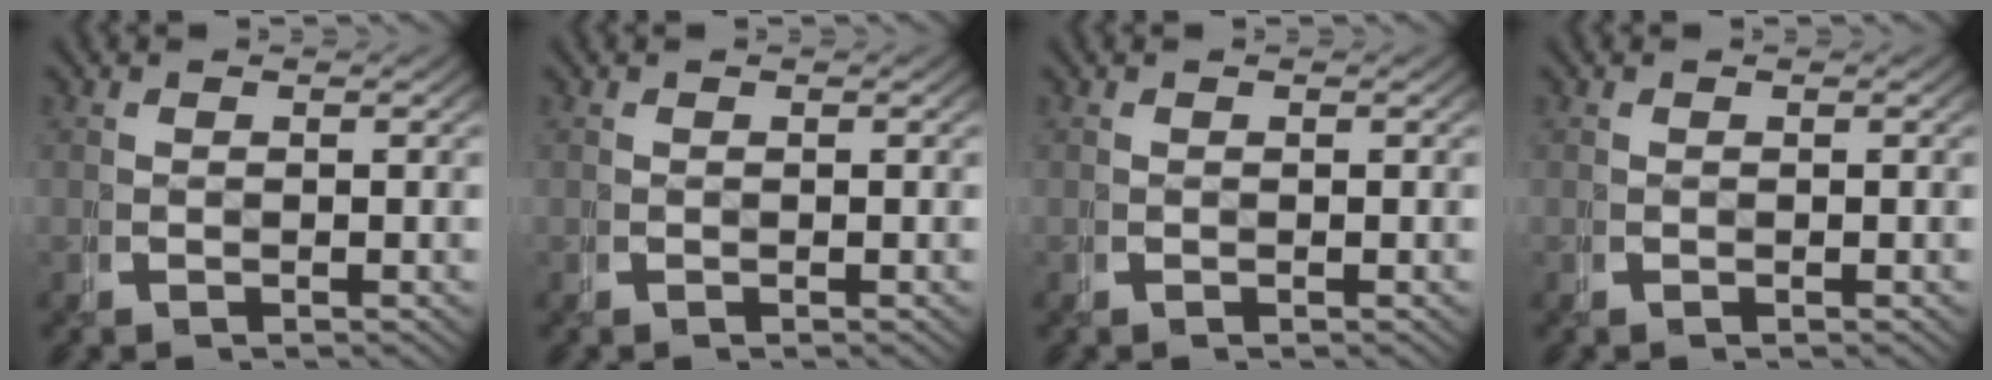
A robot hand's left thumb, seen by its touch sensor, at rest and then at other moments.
{"total": 0.0}
{"total": 0.0}
{"total": 0.0}